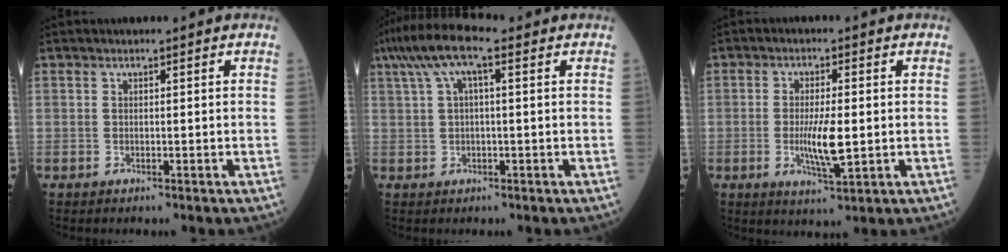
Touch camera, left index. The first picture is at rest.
{"total": 7.2, "force": [3.1, 1.9, 6.2], "torque": [-0.130, 0.039, 0.051]}
{"total": 6.2, "force": [-0.7, 1.2, 6.0], "torque": [-0.119, -0.011, -0.011]}